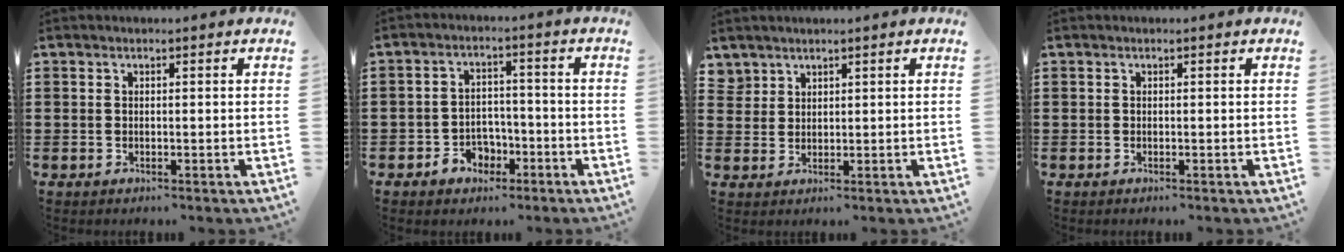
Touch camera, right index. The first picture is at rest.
{"total": 3.9, "force": [-2.4, 2.9, 1.1], "torque": [-0.025, 0.012, -0.048]}
{"total": 2.3, "force": [2.1, 1.0, -0.2], "torque": [-0.004, 0.001, 0.042]}
{"total": 0.0}